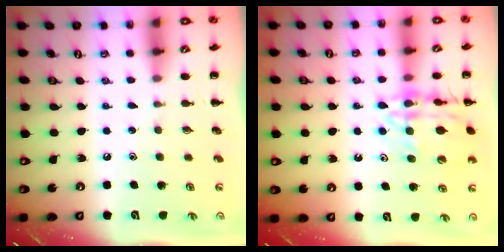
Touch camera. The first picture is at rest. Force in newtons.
{"total": 15.6, "press": 15.4, "slide": 2.3}